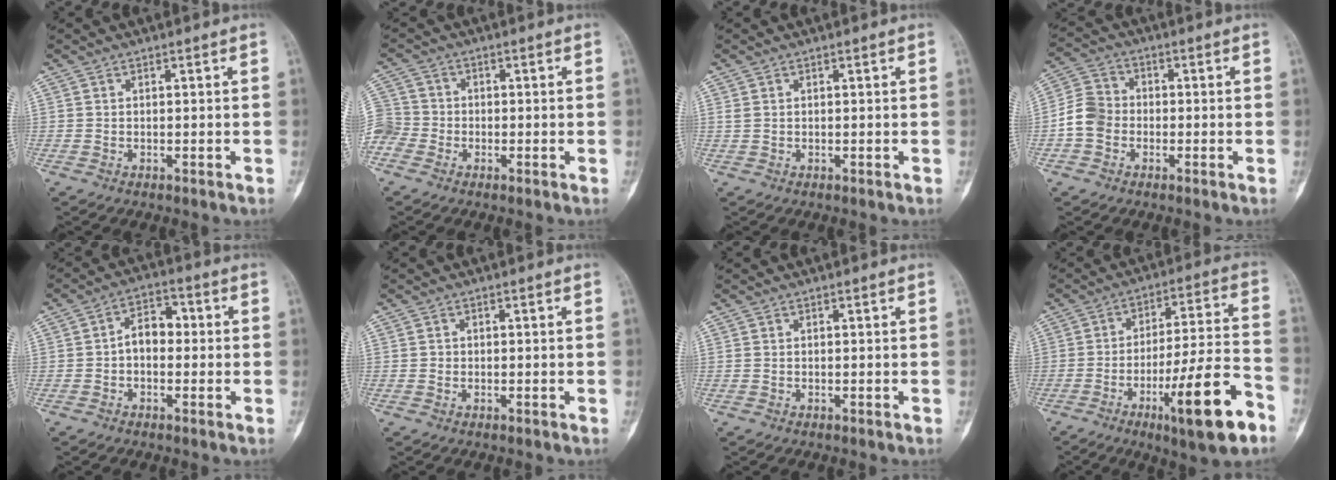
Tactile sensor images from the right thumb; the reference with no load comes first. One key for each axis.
{"total": 7.6, "fx": -2.9, "fy": 6.6, "fz": 2.1, "tx": -0.055, "ty": 0.020, "tz": -0.064}
{"total": 1.1, "fx": 0.3, "fy": 0.9, "fz": 0.6, "tx": -0.014, "ty": 0.005, "tz": 0.008}
{"total": 6.7, "fx": -1.6, "fy": 5.7, "fz": 3.3, "tx": -0.048, "ty": 0.022, "tz": -0.044}
{"total": 6.1, "fx": -0.3, "fy": 4.1, "fz": 4.4, "tx": -0.053, "ty": 0.024, "tz": -0.016}
{"total": 0.6, "fx": -0.1, "fy": 0.5, "fz": 0.1, "tx": 0.000, "ty": 0.003, "tz": -0.004}
{"total": 0.0}
{"total": 17.8, "fx": -8.8, "fy": 2.7, "fz": 15.3, "tx": -0.254, "ty": 0.038, "tz": -0.131}